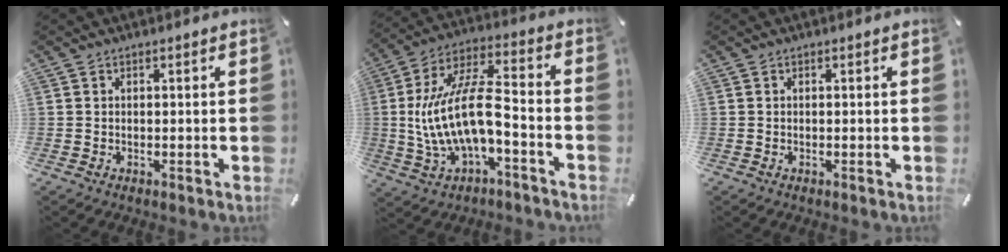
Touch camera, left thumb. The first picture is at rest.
{"total": 16.8, "force": [-2.5, 7.3, 15.0], "torque": [-0.310, -0.001, -0.041]}
{"total": 0.0}